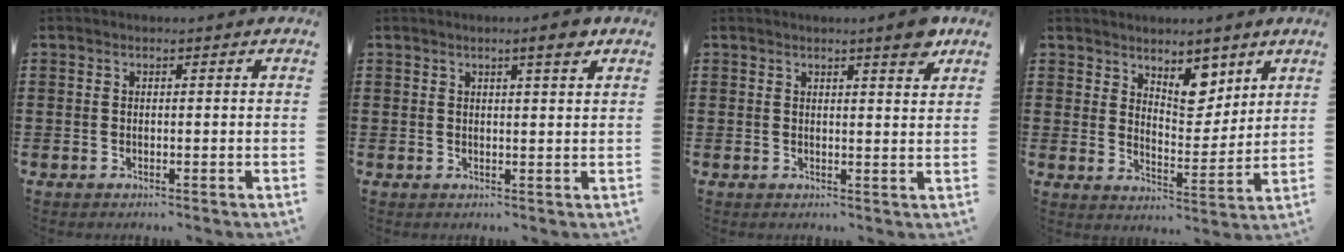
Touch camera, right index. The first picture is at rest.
{"total": 3.2, "force": [2.0, 0.1, 2.5], "torque": [-0.036, -0.005, 0.029]}
{"total": 3.9, "force": [3.0, 0.3, 2.5], "torque": [-0.032, -0.009, 0.047]}
{"total": 6.7, "force": [4.7, 3.5, 3.4], "torque": [-0.050, -0.018, 0.080]}